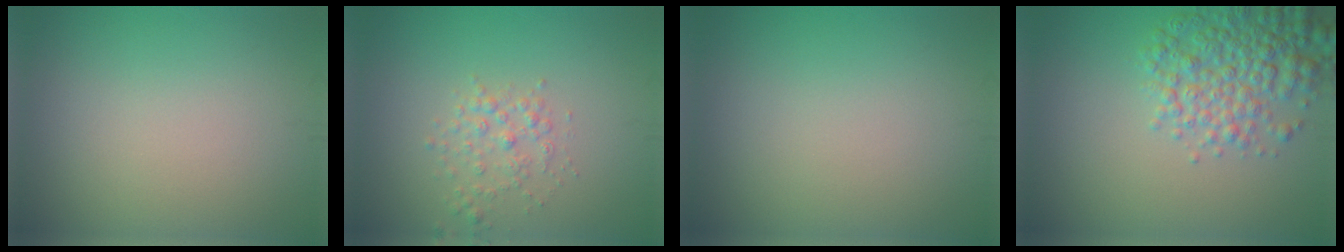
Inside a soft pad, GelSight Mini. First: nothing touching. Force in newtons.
{"total": 1.9, "press": 1.9, "slide": 0.1}
{"total": 0.0}
{"total": 5.5, "press": 5.4, "slide": 0.2}